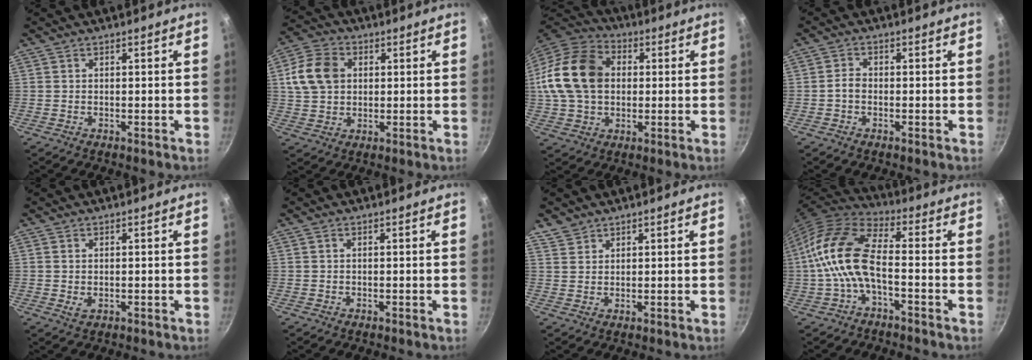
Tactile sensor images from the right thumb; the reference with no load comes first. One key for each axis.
{"total": 10.4, "fx": 2.1, "fy": 8.0, "fz": 6.3, "tx": -0.105, "ty": 0.007, "tz": 0.030}
{"total": 19.1, "fx": 1.9, "fy": 14.0, "fz": 12.8, "tx": -0.230, "ty": 0.029, "tz": 0.024}
{"total": 2.1, "fx": -0.7, "fy": 1.4, "fz": 1.3, "tx": -0.023, "ty": 0.015, "tz": -0.016}
{"total": 1.5, "fx": 0.1, "fy": 1.0, "fz": 1.1, "tx": -0.021, "ty": -0.001, "tz": 0.003}
{"total": 0.0}
{"total": 2.8, "fx": 2.2, "fy": 1.7, "fz": 0.3, "tx": 0.003, "ty": 0.002, "tz": 0.044}
{"total": 12.6, "fx": -2.7, "fy": 5.9, "fz": 10.8, "tx": -0.218, "ty": 0.038, "tz": -0.067}